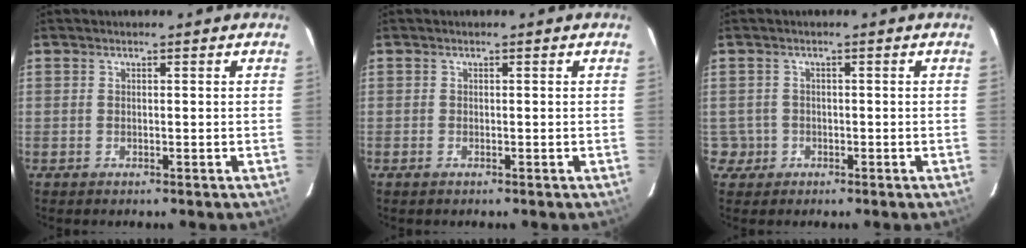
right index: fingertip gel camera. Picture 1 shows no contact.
{"total": 0.6, "force": [-0.4, 0.3, 0.3], "torque": [-0.007, -0.002, -0.010]}
{"total": 3.1, "force": [-0.9, 3.0, 0.0], "torque": [0.003, 0.018, -0.011]}